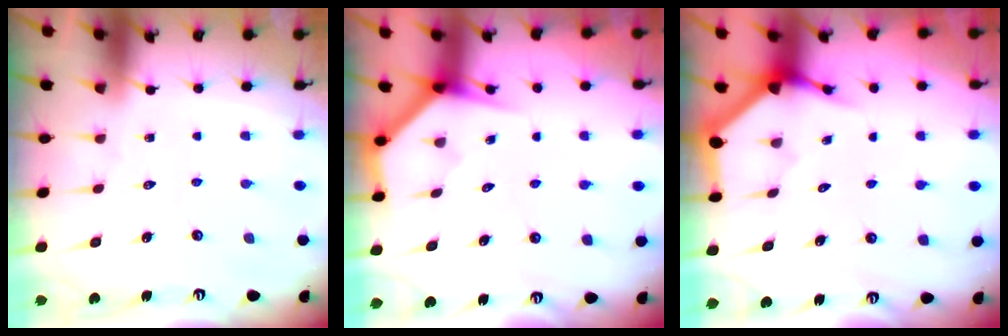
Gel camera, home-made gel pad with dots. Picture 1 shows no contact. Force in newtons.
{"total": 3.8, "press": 3.8, "slide": 0.2}
{"total": 3.7, "press": 3.7, "slide": 0.4}